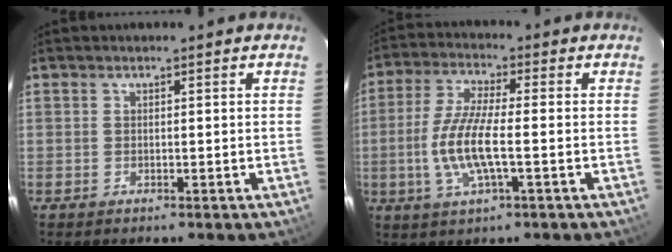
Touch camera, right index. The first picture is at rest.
{"total": 10.0, "force": [-2.1, 2.3, 9.5], "torque": [-0.198, -0.005, -0.043]}